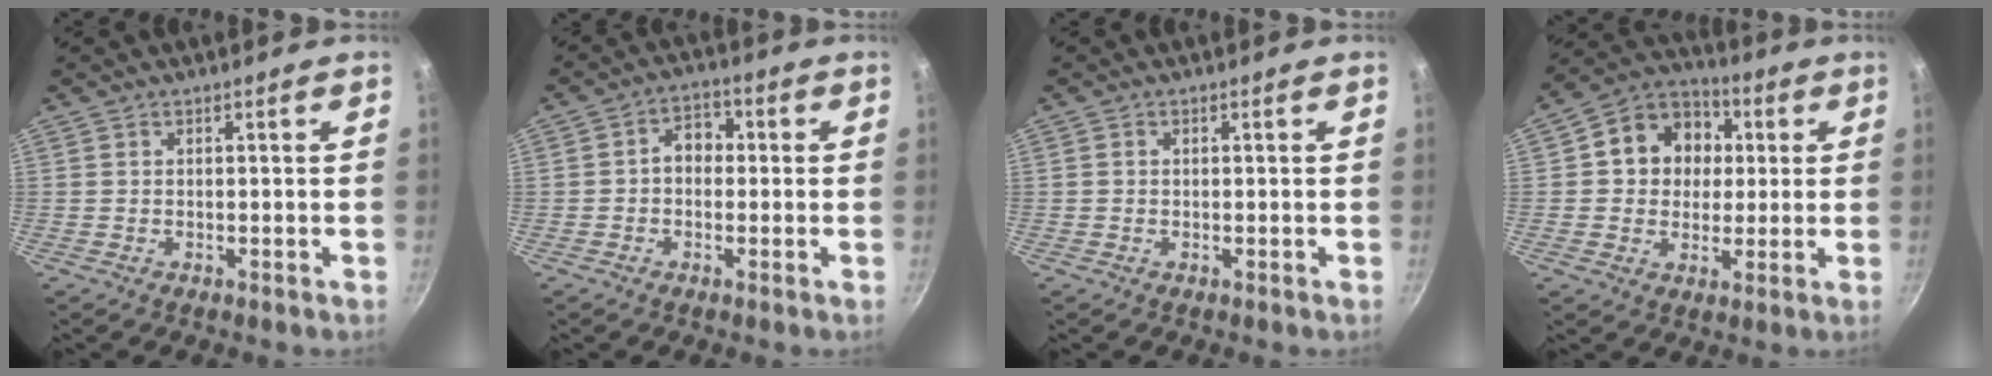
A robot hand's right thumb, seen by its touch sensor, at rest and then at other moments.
{"total": 5.0, "force": [-0.1, 4.0, 3.1], "torque": [-0.016, 0.018, -0.013]}
{"total": 0.5, "force": [0.0, 0.5, 0.2], "torque": [-0.001, 0.003, 0.000]}
{"total": 12.9, "force": [2.3, 11.1, 6.2], "torque": [-0.069, 0.017, 0.021]}